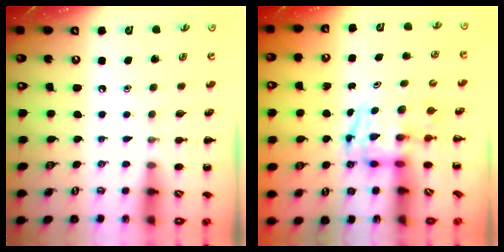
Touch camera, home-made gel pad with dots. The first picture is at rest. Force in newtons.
{"total": 3.7, "press": 3.6, "slide": 0.7}